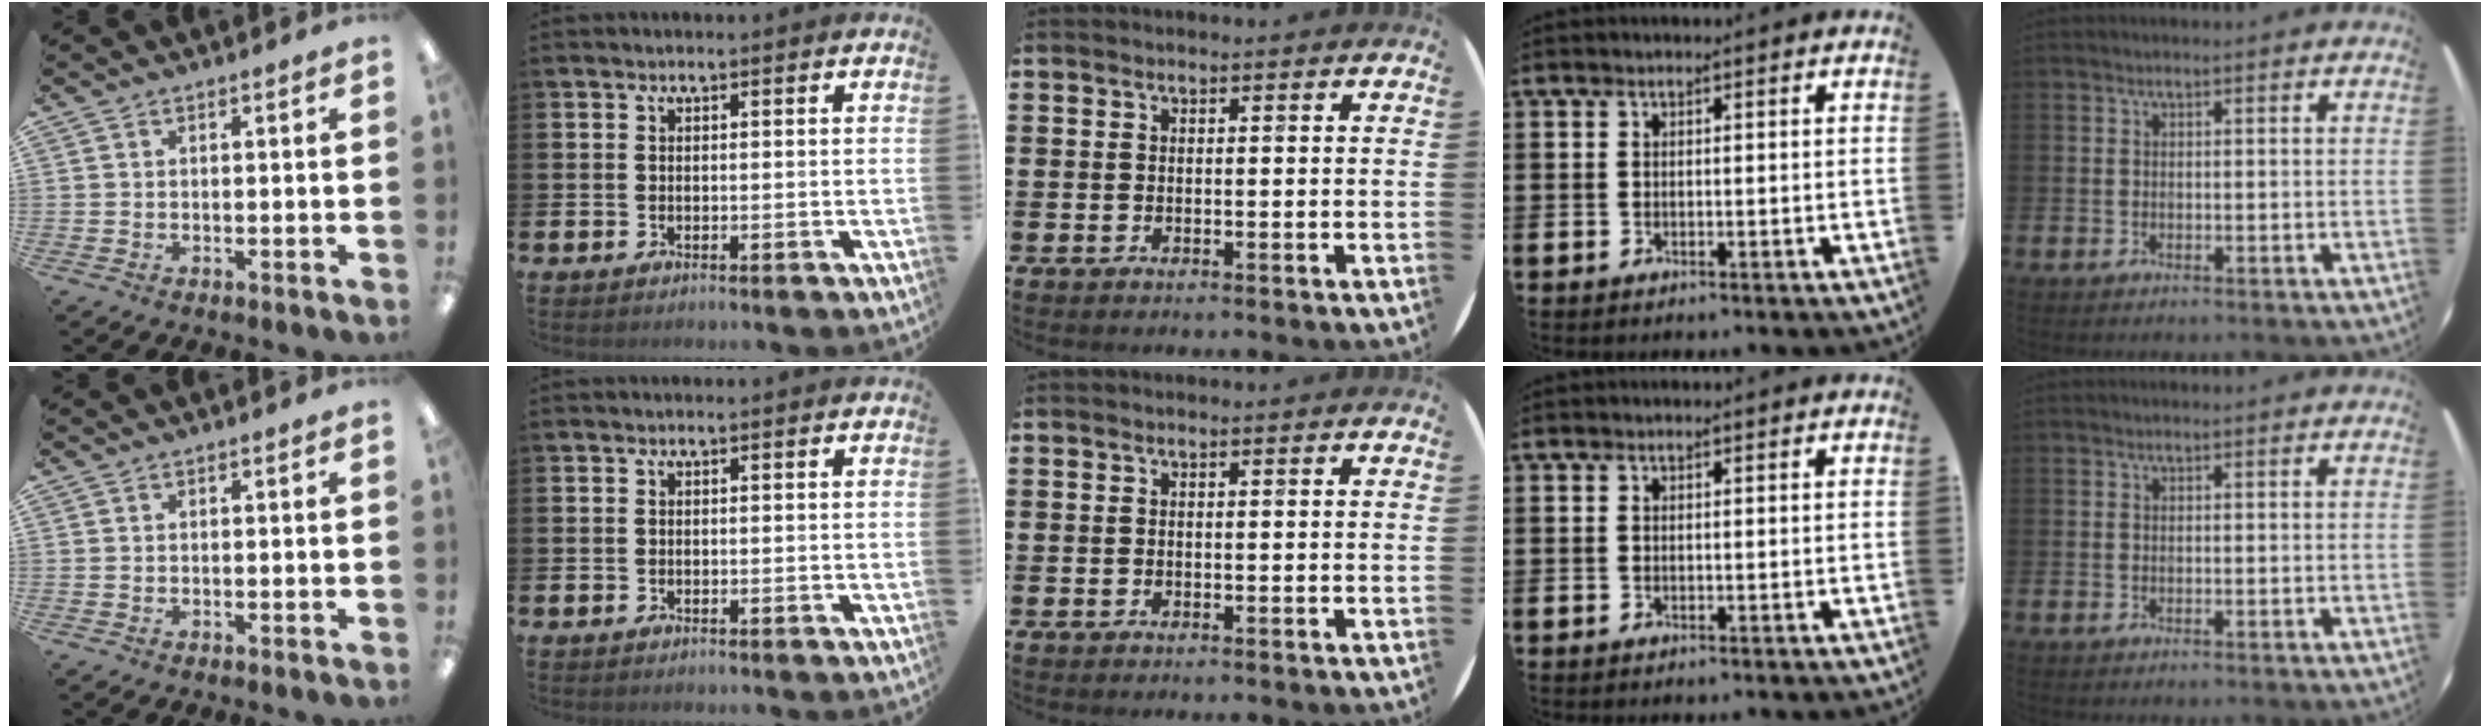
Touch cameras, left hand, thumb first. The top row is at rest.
{}